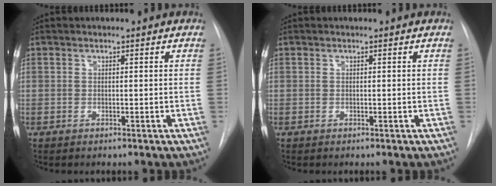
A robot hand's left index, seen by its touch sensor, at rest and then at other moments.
{"total": 0.0}